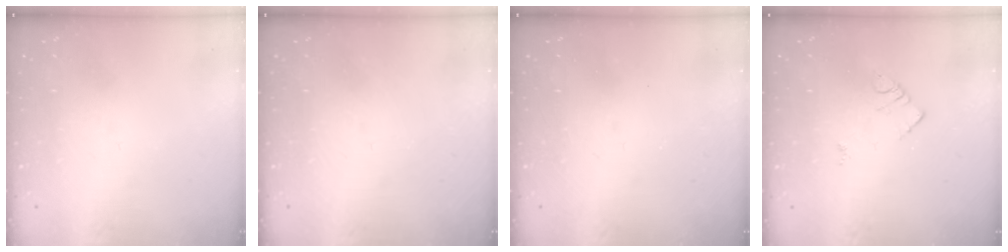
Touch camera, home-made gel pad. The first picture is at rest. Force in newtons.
{"total": 0.0}
{"total": 2.5, "press": 2.4, "slide": 0.4}
{"total": 3.7, "press": 3.7, "slide": 0.3}